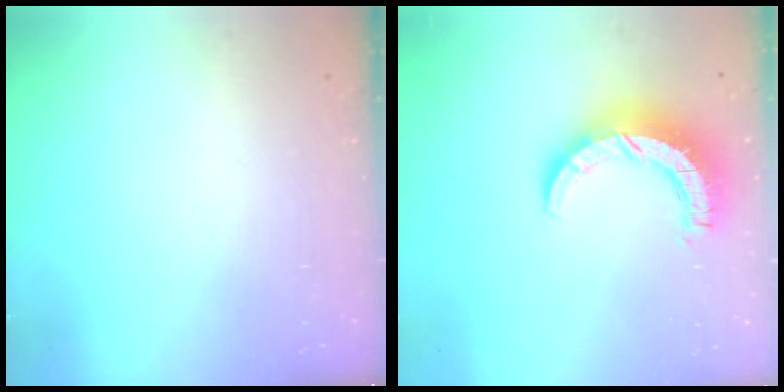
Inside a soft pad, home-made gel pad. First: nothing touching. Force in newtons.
{"total": 10.3, "press": 10.2, "slide": 1.0}